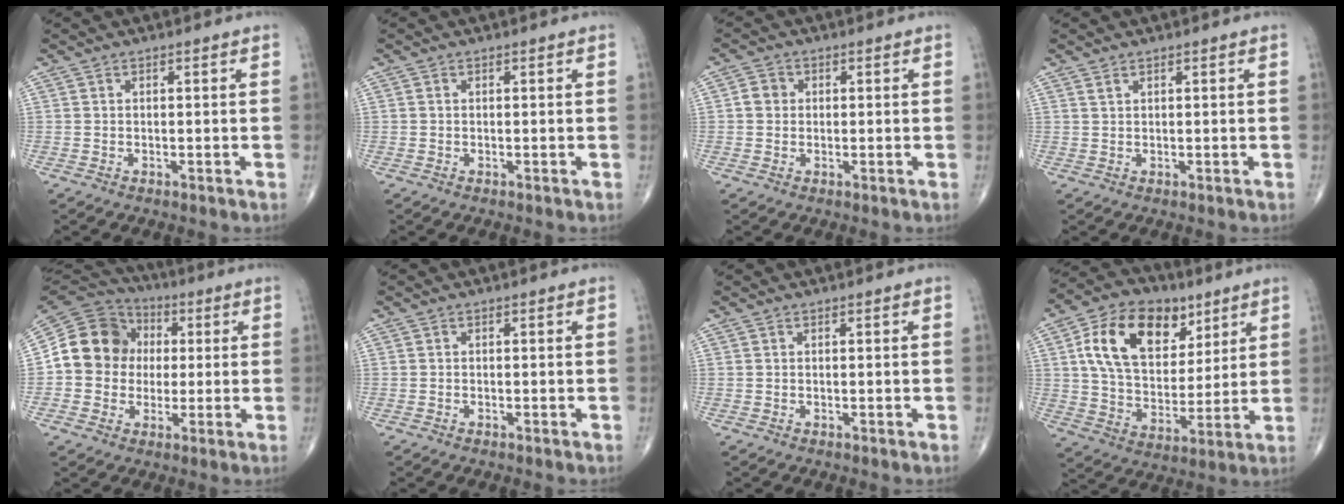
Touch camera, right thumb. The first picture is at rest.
{"total": 0.0}
{"total": 2.7, "force": [0.2, 2.5, 1.1], "torque": [-0.010, 0.006, -0.002]}
{"total": 0.8, "force": [0.6, 0.2, 0.4], "torque": [-0.006, 0.001, 0.014]}
{"total": 14.2, "force": [0.6, 12.8, 6.2], "torque": [-0.090, 0.029, 0.005]}
{"total": 0.0}
{"total": 0.0}
{"total": 19.2, "force": [7.6, 12.5, 12.4], "torque": [-0.184, -0.018, 0.135]}